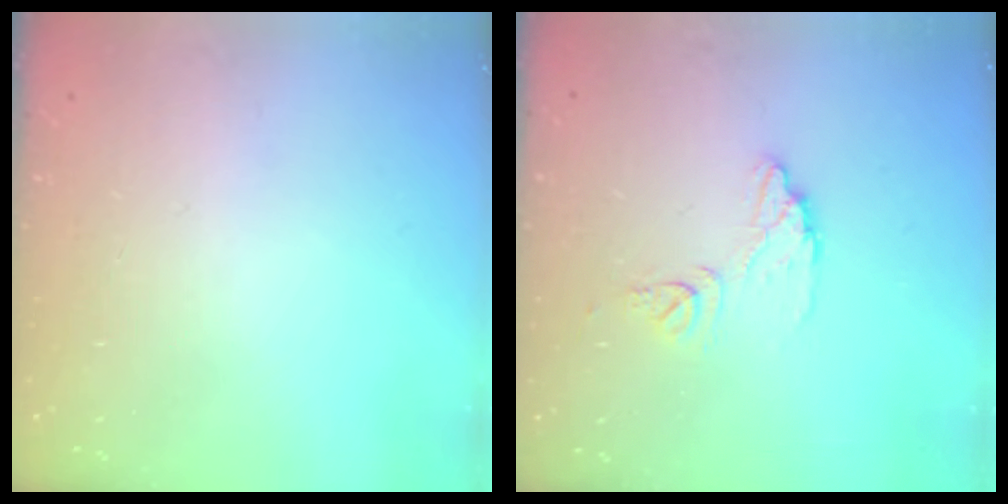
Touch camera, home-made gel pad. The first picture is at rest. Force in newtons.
{"total": 8.9, "press": 8.9, "slide": 0.6}